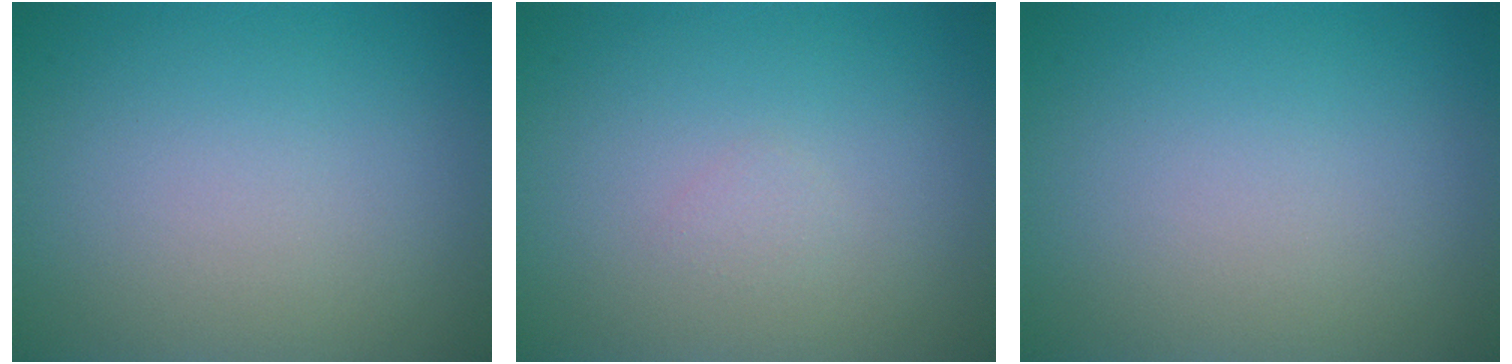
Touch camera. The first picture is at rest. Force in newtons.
{"total": 0.5, "press": 0.5, "slide": 0.0}
{"total": 0.0}